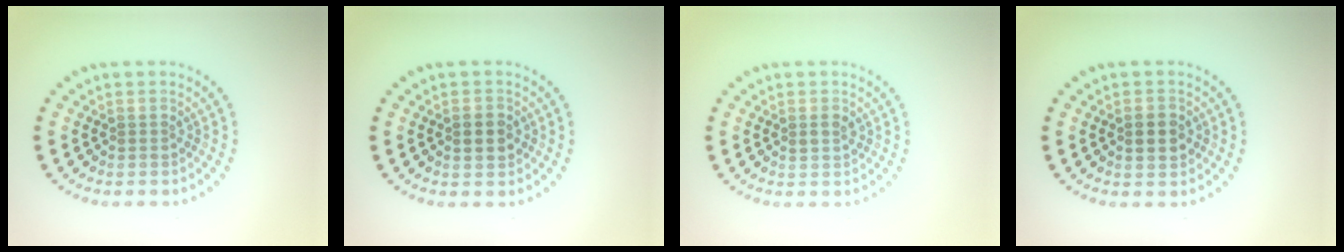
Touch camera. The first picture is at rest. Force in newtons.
{"total": 1.8, "press": 1.8, "slide": 0.1}
{"total": 1.1, "press": 1.1, "slide": 0.1}
{"total": 2.3, "press": 2.3, "slide": 0.2}